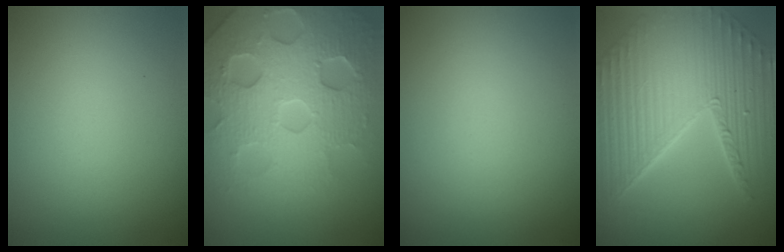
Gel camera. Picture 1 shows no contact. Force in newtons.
{"total": 7.3, "press": 7.1, "slide": 1.5}
{"total": 0.0}
{"total": 10.9, "press": 7.2, "slide": 8.1}